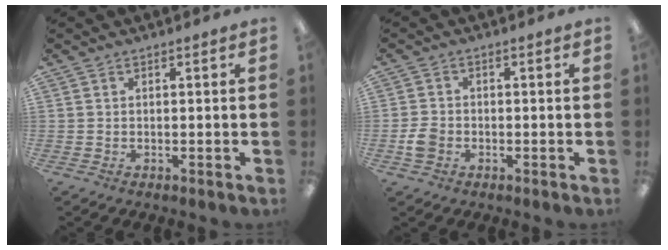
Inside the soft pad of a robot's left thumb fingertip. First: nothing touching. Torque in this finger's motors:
{"motor_torque": [-0.12, 0.60, 0.53, 0.14, 0.01]}